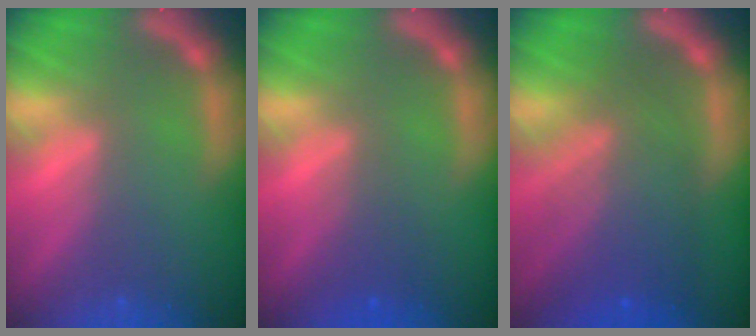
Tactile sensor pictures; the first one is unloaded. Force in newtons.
{"total": 1.9}
{"total": 8.0}